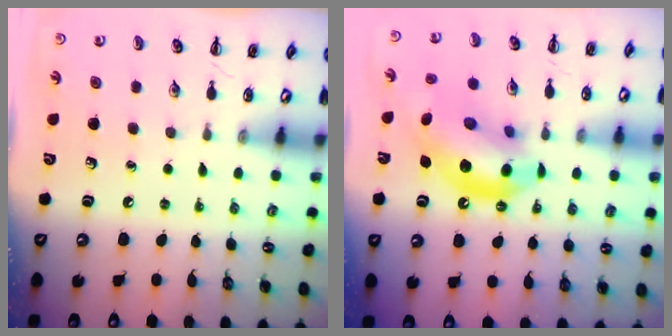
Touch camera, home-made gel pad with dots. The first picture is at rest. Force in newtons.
{"total": 16.0, "press": 15.6, "slide": 3.6}